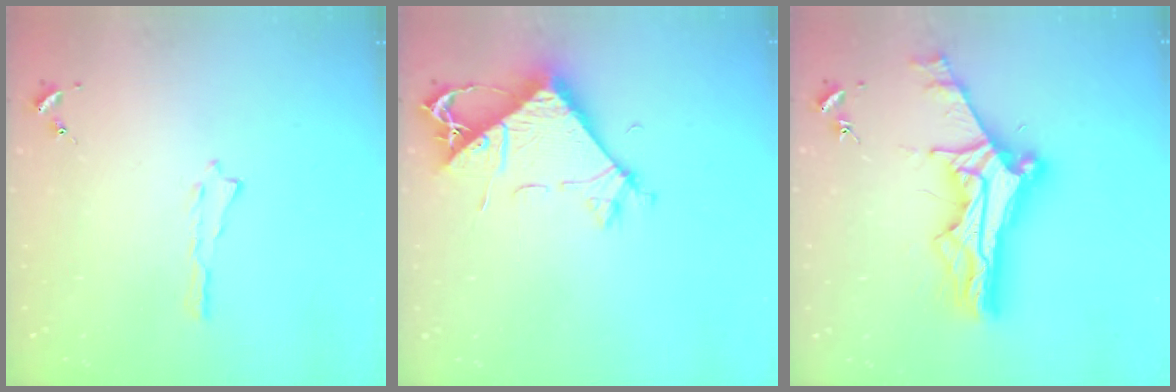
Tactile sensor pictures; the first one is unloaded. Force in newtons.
{"total": 7.6, "press": 7.5, "slide": 1.2}
{"total": 12.3, "press": 12.3, "slide": 1.1}